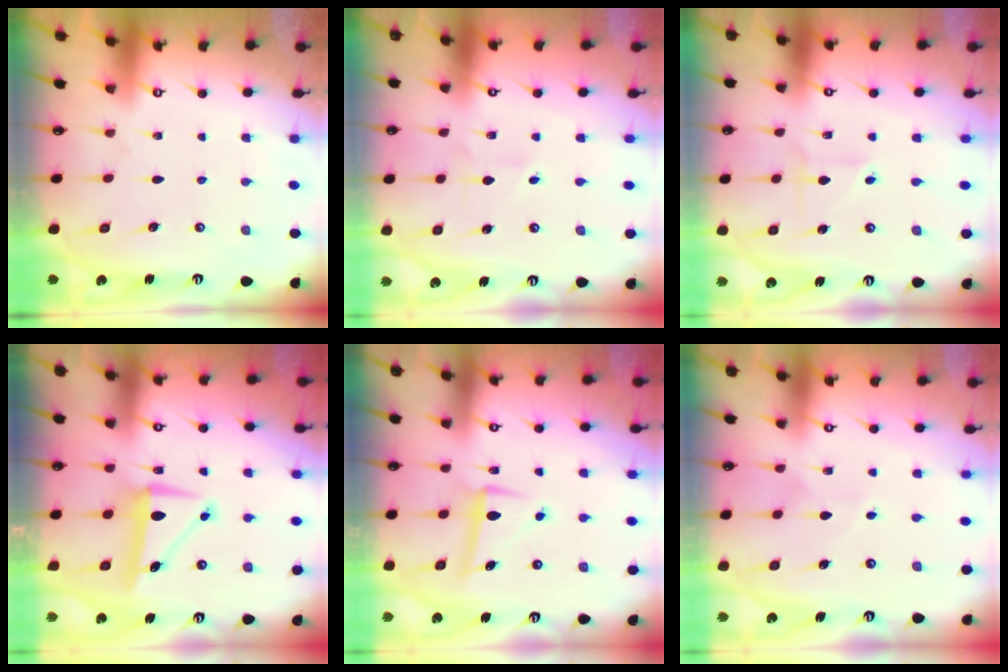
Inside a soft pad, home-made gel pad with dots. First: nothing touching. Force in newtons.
{"total": 1.3, "press": 1.3, "slide": 0.2}
{"total": 2.2, "press": 2.2, "slide": 0.1}
{"total": 6.9, "press": 6.7, "slide": 1.6}
{"total": 6.6, "press": 6.5, "slide": 1.1}
{"total": 5.8, "press": 5.8, "slide": 0.6}